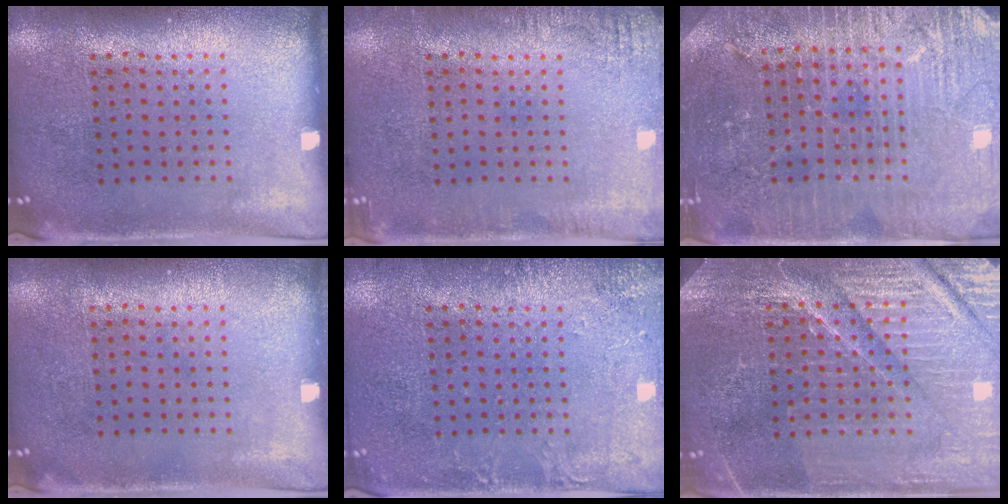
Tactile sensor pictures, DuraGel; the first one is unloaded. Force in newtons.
{"total": 1.7, "press": 1.7, "slide": 0.2}
{"total": 4.3, "press": 4.0, "slide": 1.4}
{"total": 0.0}
{"total": 2.1, "press": 2.1, "slide": 0.1}
{"total": 4.8, "press": 4.5, "slide": 1.6}